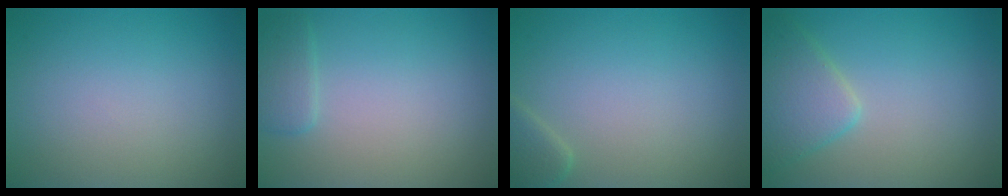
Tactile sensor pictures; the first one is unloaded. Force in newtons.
{"total": 1.6, "press": 1.6, "slide": 0.1}
{"total": 1.7, "press": 1.7, "slide": 0.2}
{"total": 3.6, "press": 3.6, "slide": 0.2}